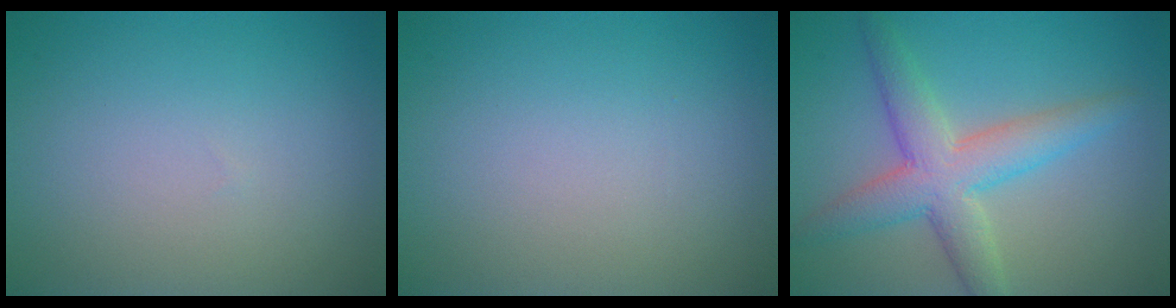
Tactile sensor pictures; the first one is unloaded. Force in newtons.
{"total": 0.0}
{"total": 5.4, "press": 5.4, "slide": 0.2}